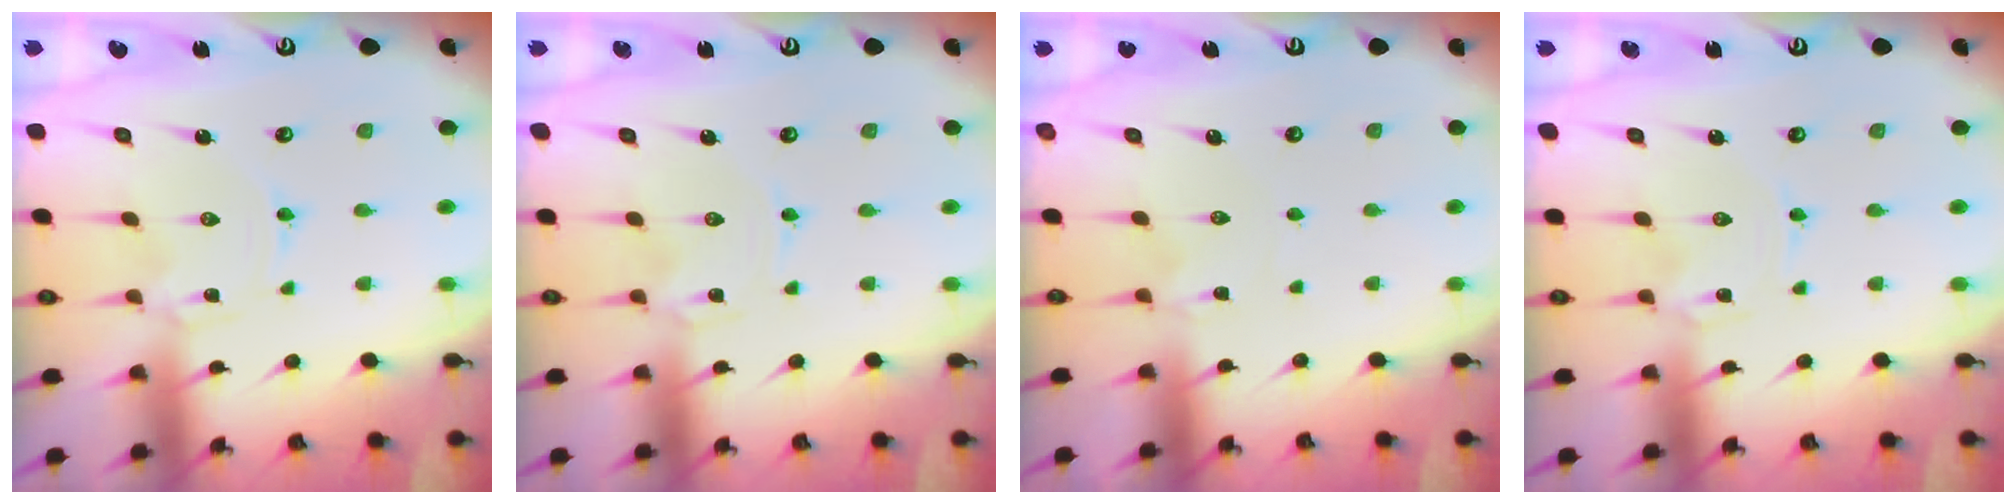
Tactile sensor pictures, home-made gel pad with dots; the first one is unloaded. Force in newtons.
{"total": 0.0}
{"total": 0.0}
{"total": 0.0}